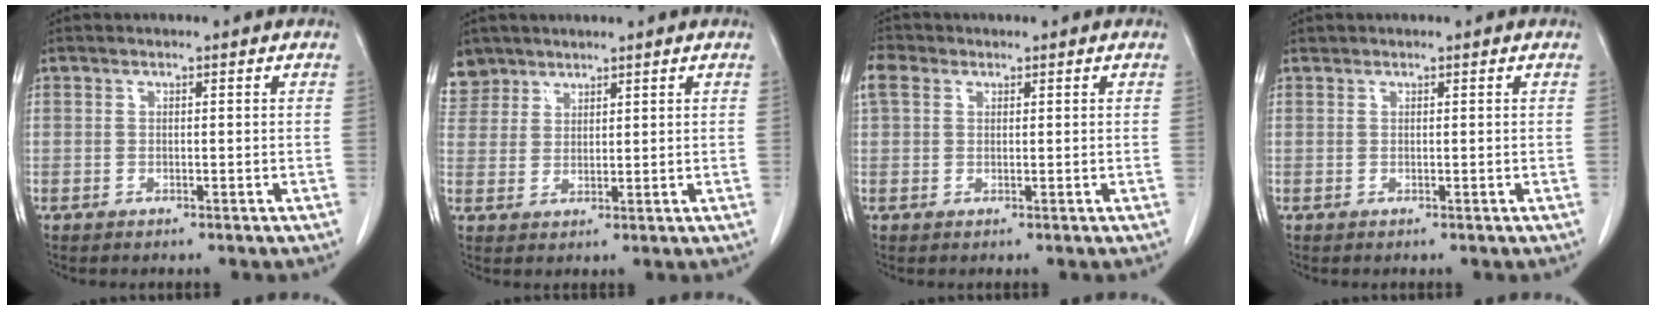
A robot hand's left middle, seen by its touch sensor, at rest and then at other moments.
{"total": 5.2, "force": [4.2, 3.0, -0.3], "torque": [0.013, 0.006, 0.084]}
{"total": 3.1, "force": [1.5, 2.2, 1.5], "torque": [-0.043, 0.020, 0.032]}
{"total": 0.0}